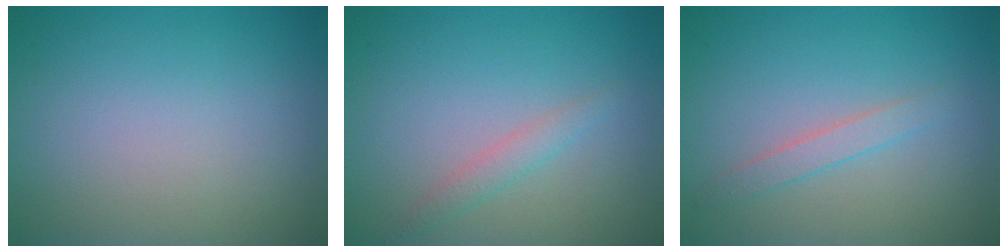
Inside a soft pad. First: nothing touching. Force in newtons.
{"total": 1.0, "press": 1.0, "slide": 0.1}
{"total": 1.5, "press": 1.5, "slide": 0.1}